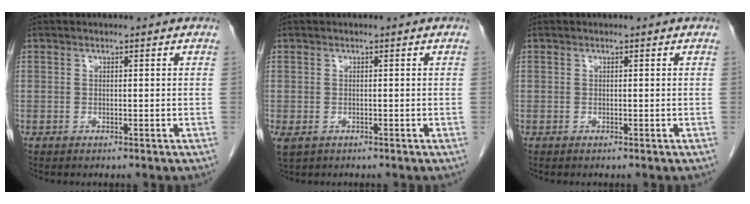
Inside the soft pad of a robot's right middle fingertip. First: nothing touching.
{"total": 2.2, "force": [-1.0, 1.4, 1.4], "torque": [-0.035, -0.007, -0.009]}
{"total": 0.0}